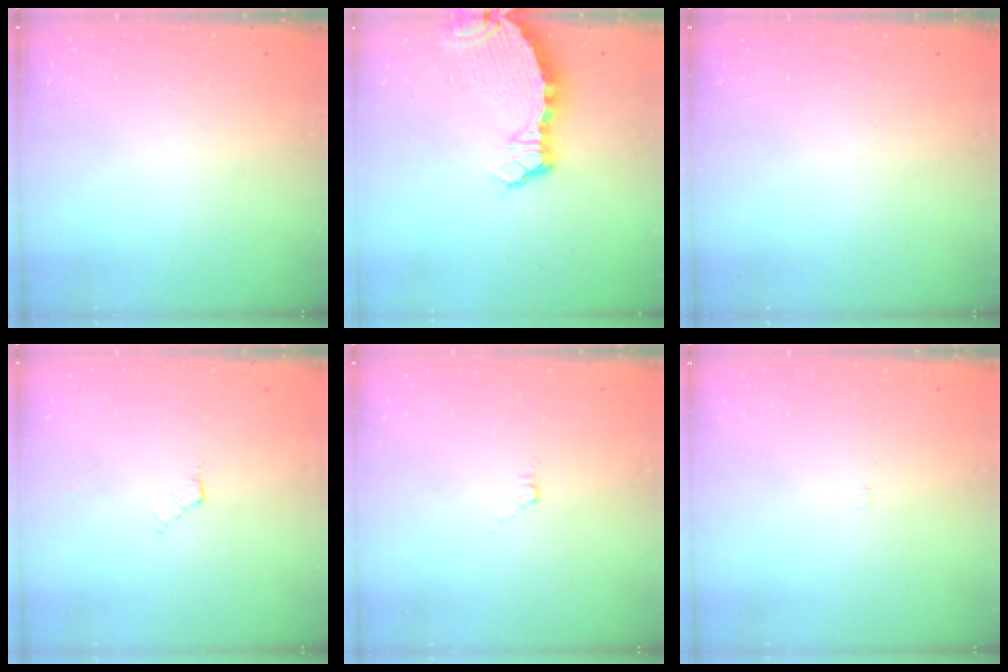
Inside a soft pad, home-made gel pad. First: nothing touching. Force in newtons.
{"total": 5.8, "press": 5.8, "slide": 0.7}
{"total": 0.0}
{"total": 3.7, "press": 3.7, "slide": 0.5}
{"total": 3.1, "press": 3.1, "slide": 0.4}
{"total": 1.8, "press": 1.7, "slide": 0.3}